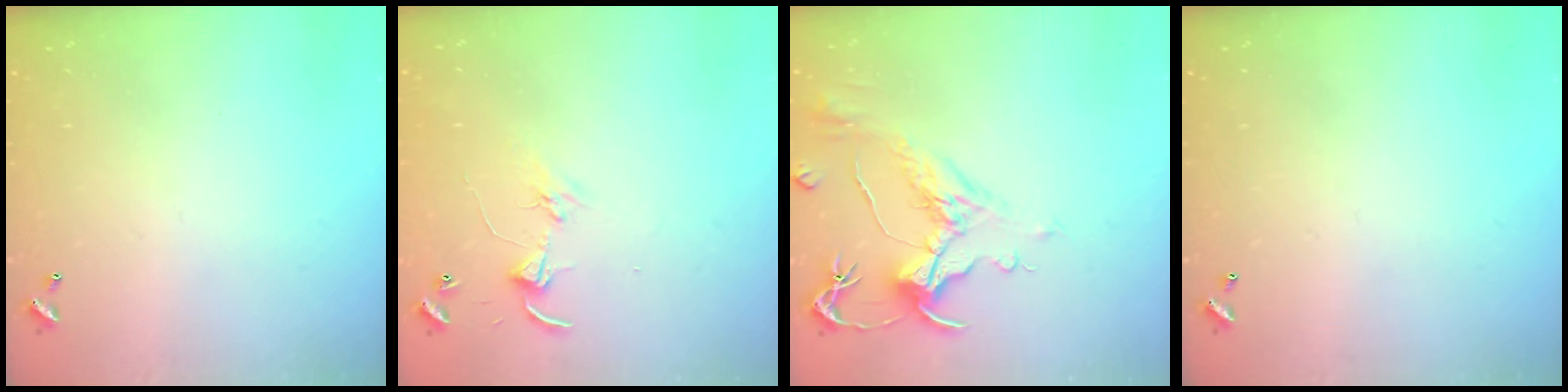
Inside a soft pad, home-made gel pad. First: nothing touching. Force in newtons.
{"total": 4.4, "press": 4.4, "slide": 0.5}
{"total": 1.6, "press": 0.7, "slide": 1.5}
{"total": 0.0}